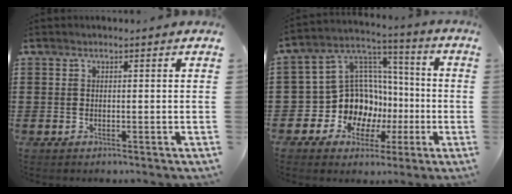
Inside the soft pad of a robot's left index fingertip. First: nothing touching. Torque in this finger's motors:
{"motor_torque": [1.39, 0.74, 0.56, 0.07]}